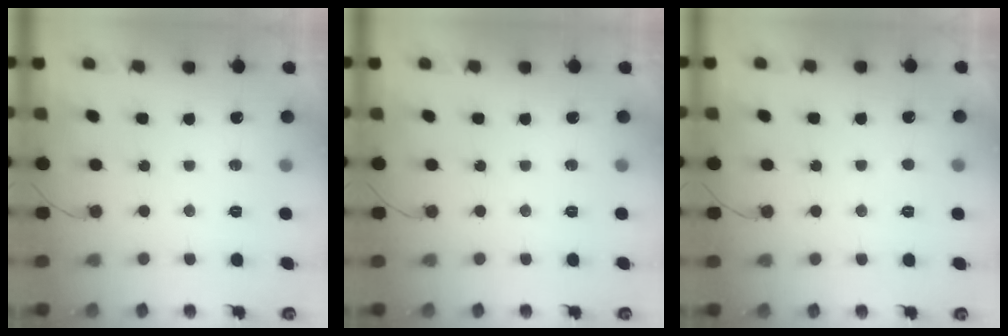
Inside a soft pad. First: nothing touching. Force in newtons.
{"total": 0.0}
{"total": 1.9, "press": 1.9, "slide": 0.3}